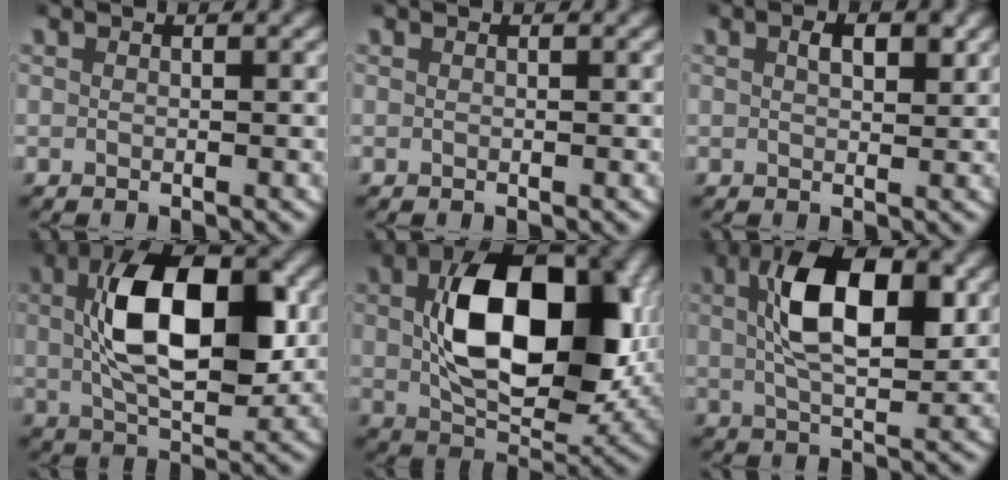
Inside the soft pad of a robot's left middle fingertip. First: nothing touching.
{"total": 0.0}
{"total": 1.8, "force": [0.8, 0.9, 1.4], "torque": [-0.020, 0.001, 0.011]}
{"total": 11.2, "force": [1.2, 5.7, 9.6], "torque": [-0.173, -0.005, 0.020]}
{"total": 14.9, "force": [1.0, 8.6, 12.1], "torque": [-0.214, -0.015, 0.023]}
{"total": 8.3, "force": [1.7, 4.0, 7.1], "torque": [-0.128, -0.001, 0.025]}